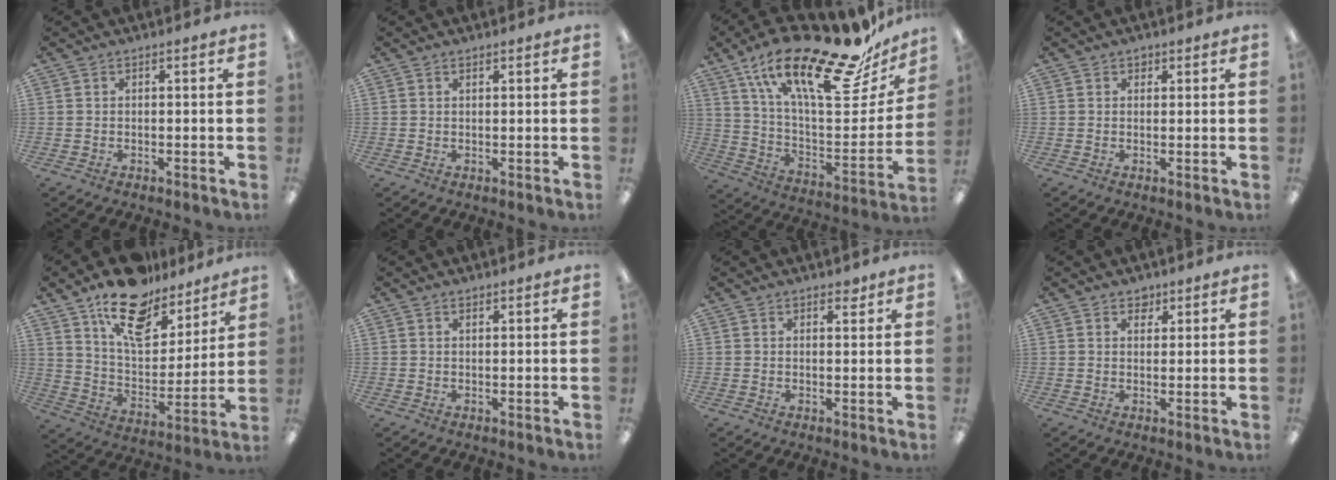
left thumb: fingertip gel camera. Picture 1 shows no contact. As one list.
[{"total": 0.5, "force": [0.4, 0.1, 0.3], "torque": [-0.009, 0.002, 0.008]}, {"total": 26.6, "force": [18.3, 8.3, 17.4], "torque": [-0.273, -0.122, 0.301]}, {"total": 1.0, "force": [0.7, 0.7, 0.2], "torque": [0.001, -0.001, 0.012]}, {"total": 17.6, "force": [13.2, 8.4, 8.2], "torque": [-0.137, -0.084, 0.232]}, {"total": 0.7, "force": [0.5, 0.2, 0.4], "torque": [-0.011, 0.001, 0.010]}, {"total": 2.0, "force": [1.6, 0.9, 0.8], "torque": [0.005, -0.009, 0.025]}, {"total": 2.4, "force": [1.9, 1.3, 0.6], "torque": [0.008, -0.011, 0.032]}]